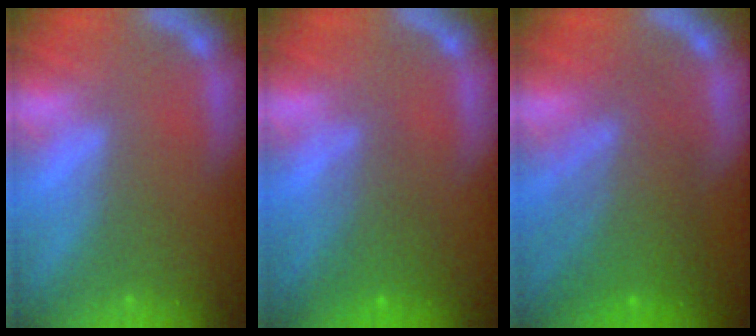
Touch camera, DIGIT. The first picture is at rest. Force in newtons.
{"total": 3.0}
{"total": 7.0}